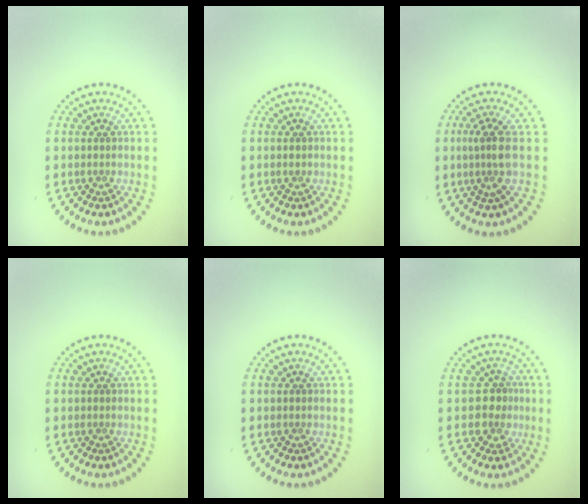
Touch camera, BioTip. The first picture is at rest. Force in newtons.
{"total": 0.8, "press": 0.8, "slide": 0.0}
{"total": 2.6, "press": 2.2, "slide": 1.5}
{"total": 0.0}
{"total": 0.0}
{"total": 2.2, "press": 1.9, "slide": 1.1}